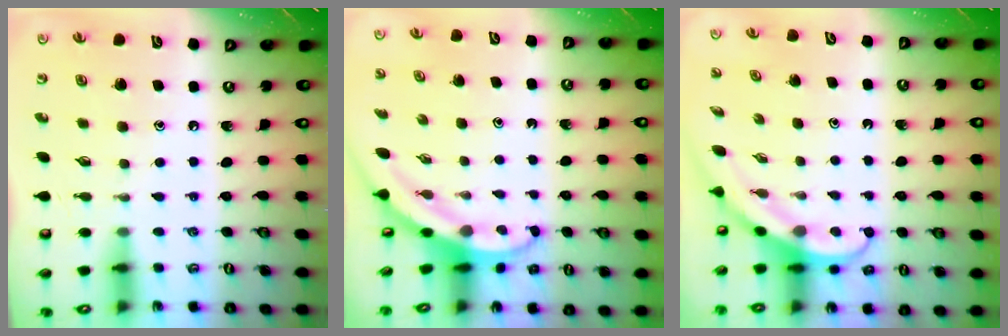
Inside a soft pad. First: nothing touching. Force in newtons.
{"total": 3.8, "press": 3.8, "slide": 0.5}
{"total": 3.8, "press": 3.8, "slide": 0.3}